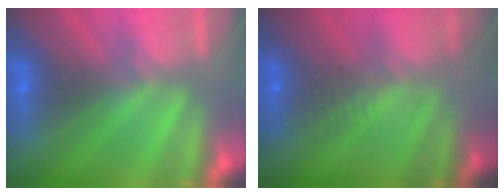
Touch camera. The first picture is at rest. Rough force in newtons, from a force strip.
{"total": 2.8}